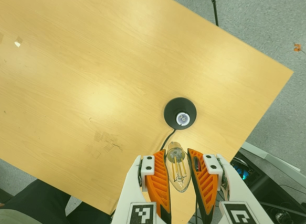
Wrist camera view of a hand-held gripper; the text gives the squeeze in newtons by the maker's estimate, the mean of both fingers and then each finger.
{"total": 19.8, "left": 22.1, "right": 17.5}